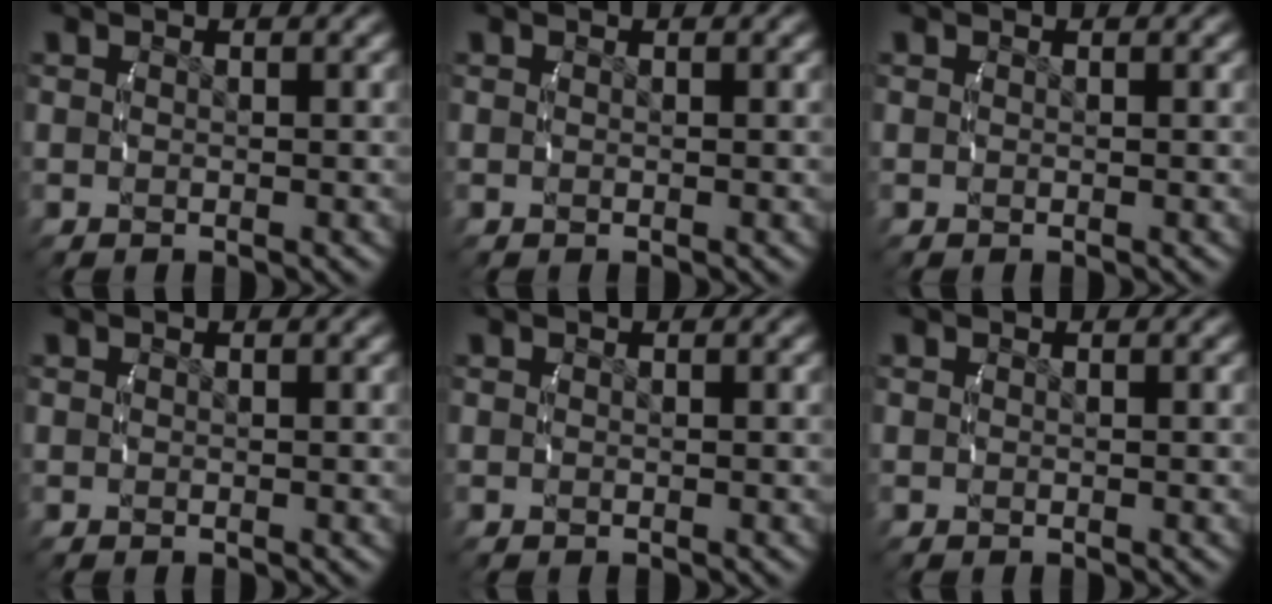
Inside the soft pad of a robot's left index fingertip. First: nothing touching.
{"total": 0.0}
{"total": 0.0}
{"total": 0.0}
{"total": 0.0}
{"total": 0.0}